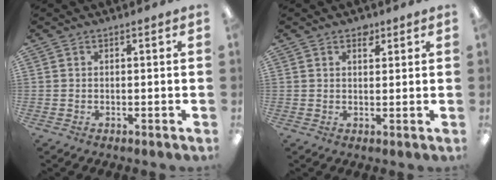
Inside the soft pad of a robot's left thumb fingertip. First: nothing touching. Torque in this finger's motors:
{"motor_torque": [-0.12, 0.00, -0.24, -0.29, 0.03]}